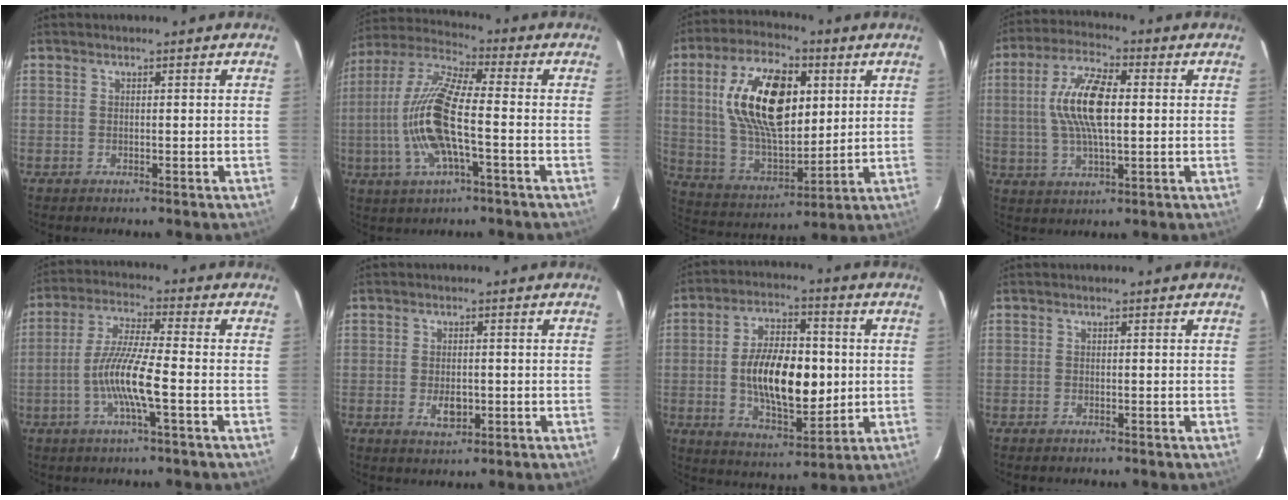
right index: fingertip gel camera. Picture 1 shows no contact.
{"total": 15.6, "force": [-3.0, 3.8, 14.8], "torque": [-0.304, -0.002, -0.063]}
{"total": 21.1, "force": [5.6, 10.9, 17.2], "torque": [-0.328, 0.019, 0.113]}
{"total": 12.2, "force": [1.2, 4.4, 11.4], "torque": [-0.225, 0.013, 0.019]}
{"total": 10.0, "force": [-3.1, 0.3, 9.6], "torque": [-0.197, 0.001, -0.060]}
{"total": 4.1, "force": [-1.0, 2.5, 3.2], "torque": [-0.056, -0.005, -0.012]}
{"total": 16.4, "force": [-0.4, 7.9, 14.4], "torque": [-0.253, 0.007, 0.003]}
{"total": 0.8, "force": [-0.6, 0.4, 0.3], "torque": [-0.007, 0.000, -0.012]}